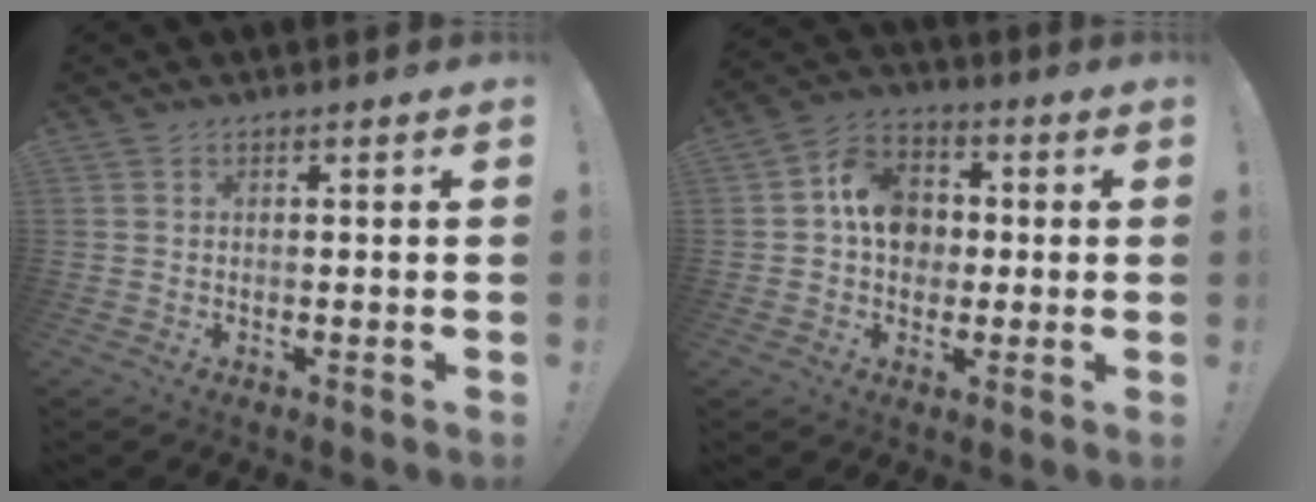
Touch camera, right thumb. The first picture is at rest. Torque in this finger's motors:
{"motor_torque": [0.17, 0.24, 0.59, 0.13, 0.06]}